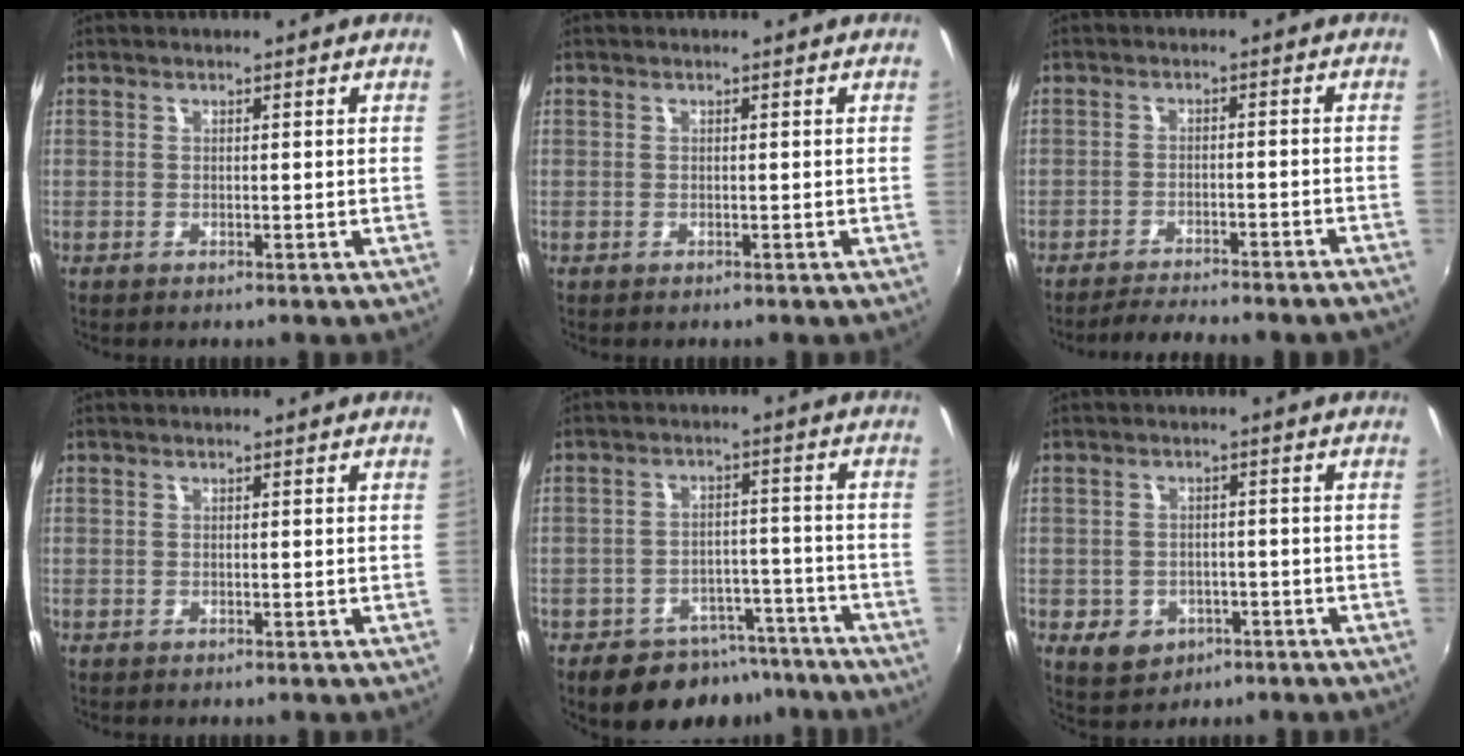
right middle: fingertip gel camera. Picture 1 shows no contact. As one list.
[{"total": 0.0}, {"total": 8.7, "force": [-8.0, 0.1, 3.4], "torque": [-0.077, -0.008, -0.112]}, {"total": 0.0}, {"total": 12.2, "force": [-9.1, 6.8, 4.3], "torque": [-0.091, 0.016, -0.112]}, {"total": 6.3, "force": [-2.8, 5.1, 2.4], "torque": [-0.067, -0.002, -0.030]}]